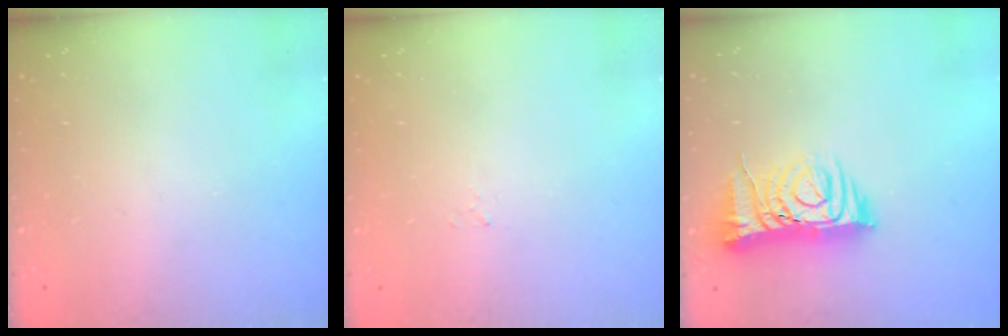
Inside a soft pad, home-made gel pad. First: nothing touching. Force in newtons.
{"total": 1.5, "press": 1.5, "slide": 0.2}
{"total": 10.1, "press": 10.0, "slide": 1.4}